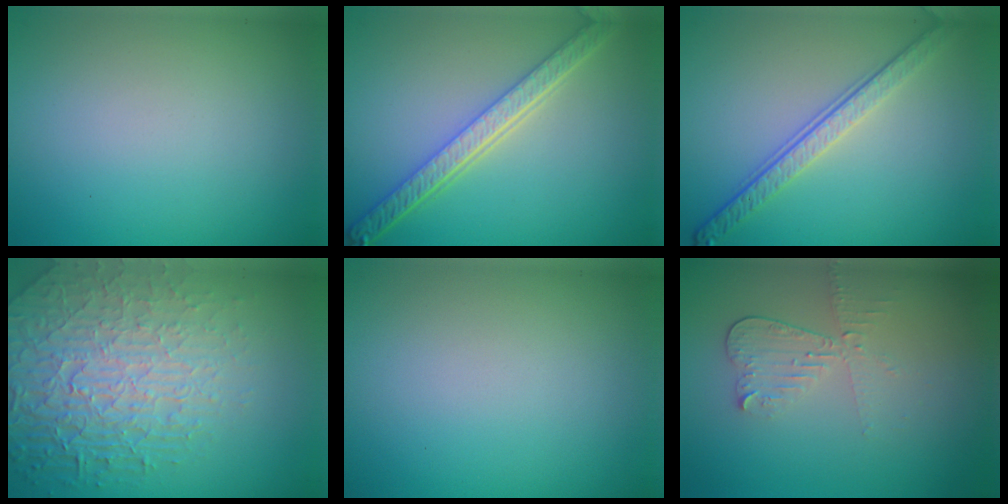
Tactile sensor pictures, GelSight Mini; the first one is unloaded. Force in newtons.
{"total": 5.3, "press": 4.1, "slide": 3.4}
{"total": 4.2, "press": 3.0, "slide": 2.9}
{"total": 7.6, "press": 5.8, "slide": 5.0}
{"total": 0.0}
{"total": 2.5, "press": 2.3, "slide": 0.9}